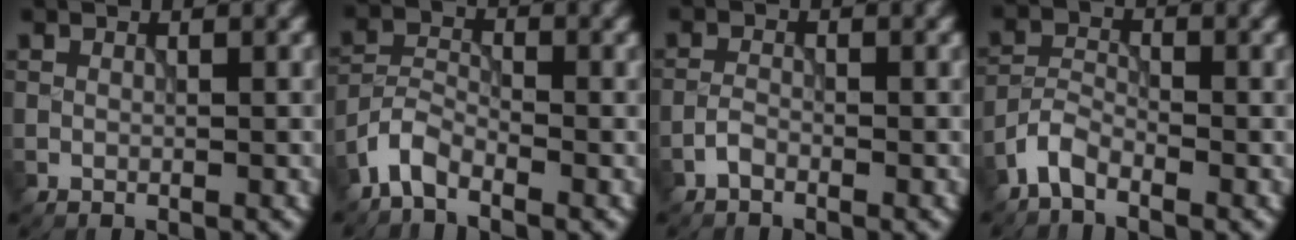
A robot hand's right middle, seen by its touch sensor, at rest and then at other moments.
{"total": 3.0, "force": [-2.5, 1.1, 1.5], "torque": [-0.032, 0.004, -0.062]}
{"total": 1.1, "force": [-0.9, 0.4, 0.5], "torque": [-0.011, 0.004, -0.023]}
{"total": 2.7, "force": [-2.1, 1.0, 1.3], "torque": [-0.027, 0.007, -0.053]}